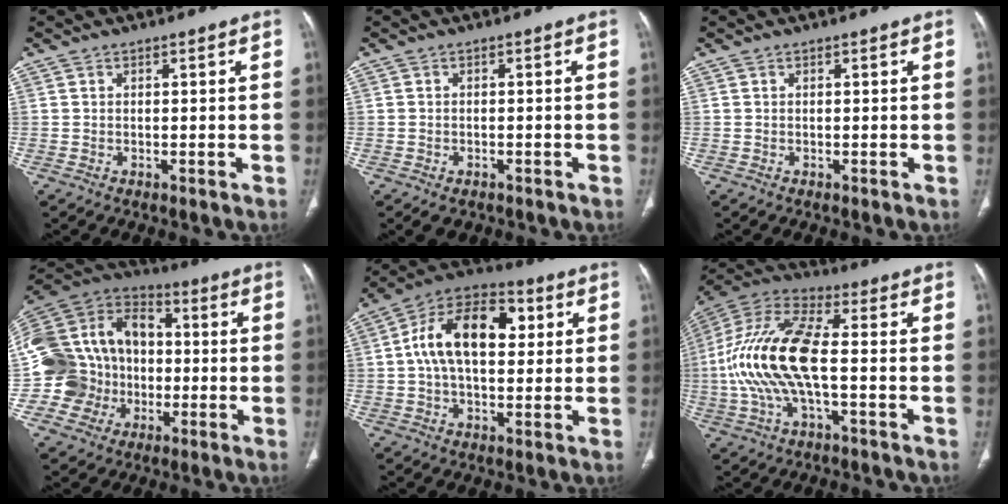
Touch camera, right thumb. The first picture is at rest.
{"total": 2.5, "force": [-1.5, 1.6, 1.1], "torque": [-0.012, 0.005, -0.014]}
{"total": 0.0}
{"total": 22.8, "force": [-1.9, 19.0, 12.5], "torque": [-0.253, 0.057, -0.032]}
{"total": 17.0, "force": [3.0, 10.0, 13.4], "torque": [-0.213, 0.026, 0.043]}
{"total": 18.5, "force": [-1.6, 7.2, 16.9], "torque": [-0.366, 0.030, -0.034]}